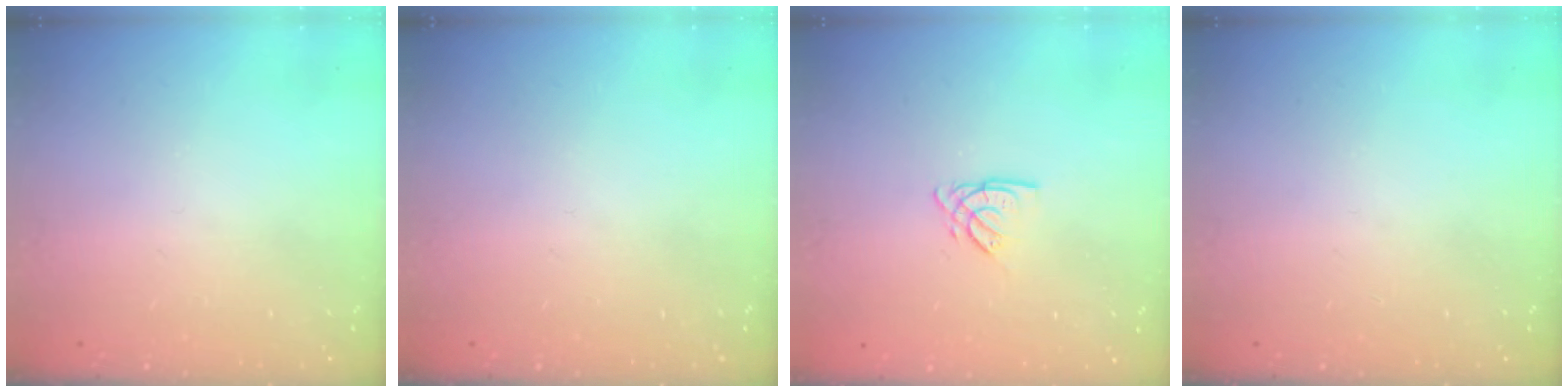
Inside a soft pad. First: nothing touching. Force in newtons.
{"total": 0.0}
{"total": 3.1, "press": 3.1, "slide": 0.3}
{"total": 0.0}